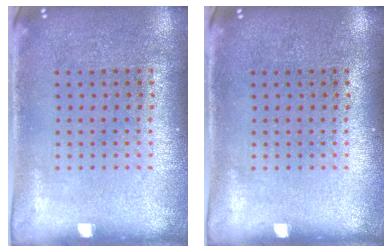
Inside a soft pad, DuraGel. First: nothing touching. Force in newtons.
{"total": 0.0}